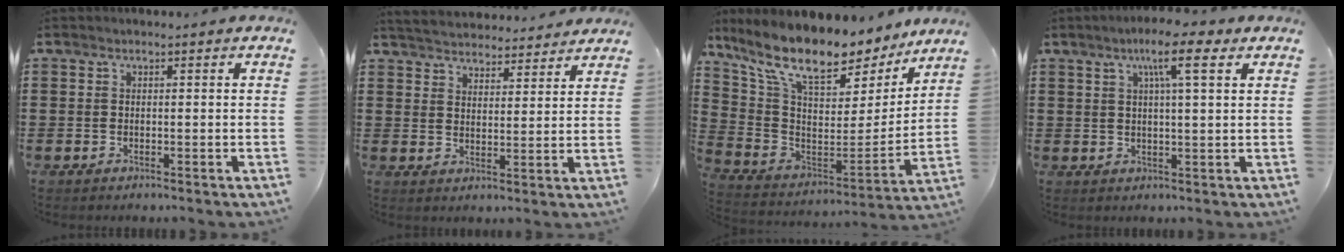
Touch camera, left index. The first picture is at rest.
{"total": 4.3, "force": [4.2, 0.4, 0.1], "torque": [-0.021, -0.024, 0.074]}
{"total": 12.1, "force": [9.7, 3.2, 6.5], "torque": [-0.165, -0.071, 0.167]}
{"total": 7.5, "force": [4.0, 1.0, 6.3], "torque": [-0.109, -0.002, 0.060]}